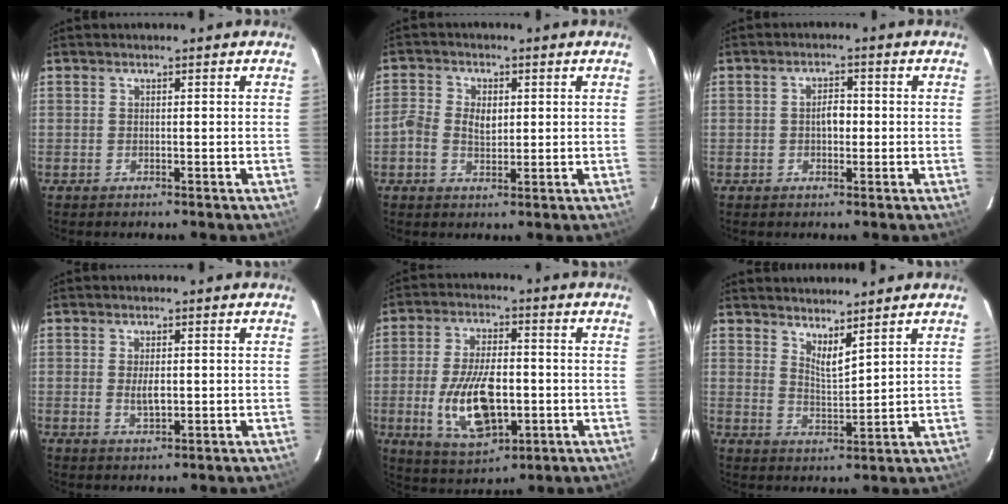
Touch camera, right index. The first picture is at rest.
{"total": 4.5, "force": [-0.1, 3.0, 3.3], "torque": [-0.071, 0.006, -0.007]}
{"total": 3.1, "force": [-0.2, 1.9, 2.5], "torque": [-0.043, 0.008, -0.003]}
{"total": 3.3, "force": [-0.1, 1.6, 2.8], "torque": [-0.049, -0.007, 0.001]}
{"total": 14.4, "force": [-2.8, 7.0, 12.3], "torque": [-0.242, -0.011, -0.037]}
{"total": 4.8, "force": [4.0, 0.6, 2.5], "torque": [-0.041, -0.009, 0.067]}